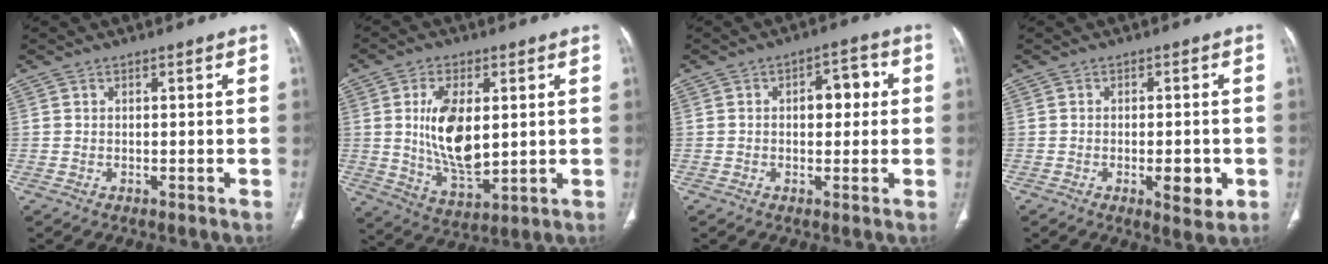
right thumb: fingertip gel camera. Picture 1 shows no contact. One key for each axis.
{"total": 13.2, "fx": 1.9, "fy": 6.9, "fz": 11.2, "tx": -0.193, "ty": -0.019, "tz": 0.044}
{"total": 6.1, "fx": 0.7, "fy": 3.6, "fz": 4.9, "tx": -0.044, "ty": 0.018, "tz": 0.007}
{"total": 5.5, "fx": -1.6, "fy": 2.2, "fz": 4.8, "tx": -0.058, "ty": -0.005, "tz": -0.018}